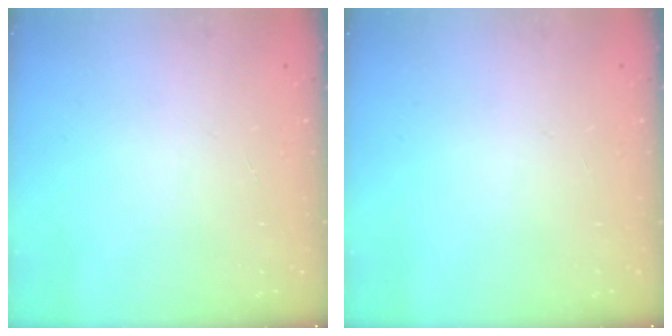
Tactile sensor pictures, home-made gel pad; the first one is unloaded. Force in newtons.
{"total": 0.0}